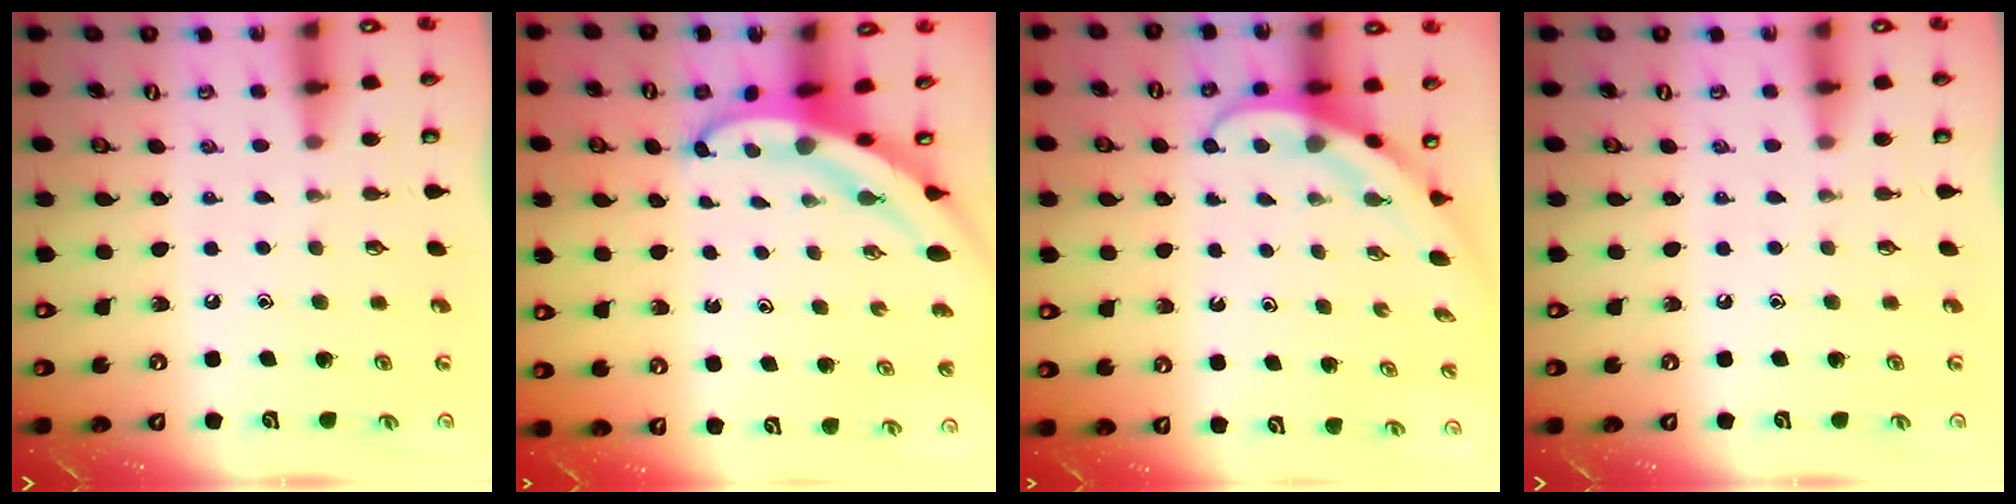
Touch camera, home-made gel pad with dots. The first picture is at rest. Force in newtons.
{"total": 5.4, "press": 5.4, "slide": 0.5}
{"total": 3.9, "press": 3.9, "slide": 0.3}
{"total": 0.0}